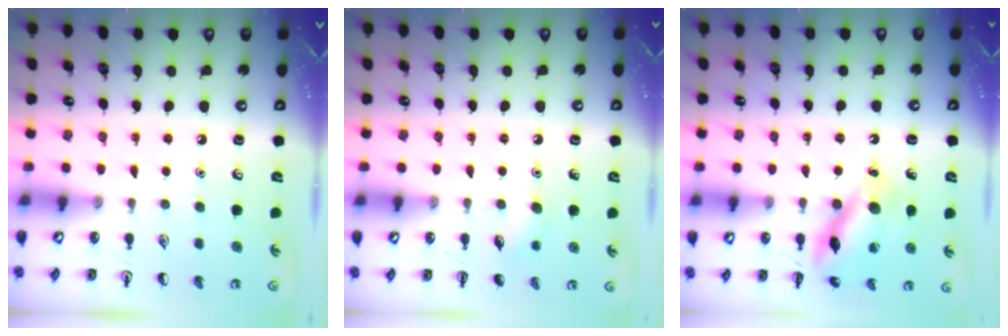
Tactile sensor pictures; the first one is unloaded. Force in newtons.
{"total": 5.7, "press": 5.4, "slide": 1.8}
{"total": 14.3, "press": 14.2, "slide": 1.2}